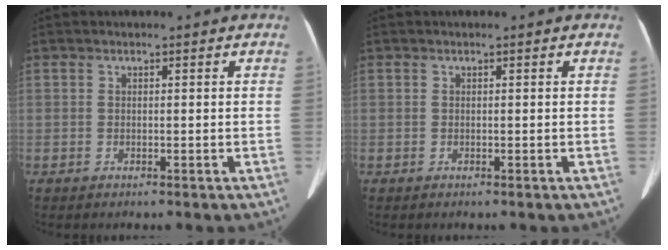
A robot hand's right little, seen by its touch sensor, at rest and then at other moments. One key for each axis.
{"total": 0.0}